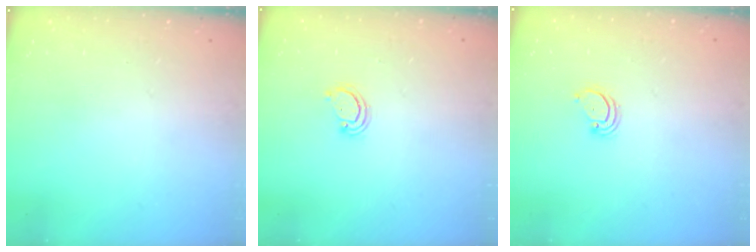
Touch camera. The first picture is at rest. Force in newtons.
{"total": 2.3, "press": 2.3, "slide": 0.3}
{"total": 2.3, "press": 2.3, "slide": 0.2}